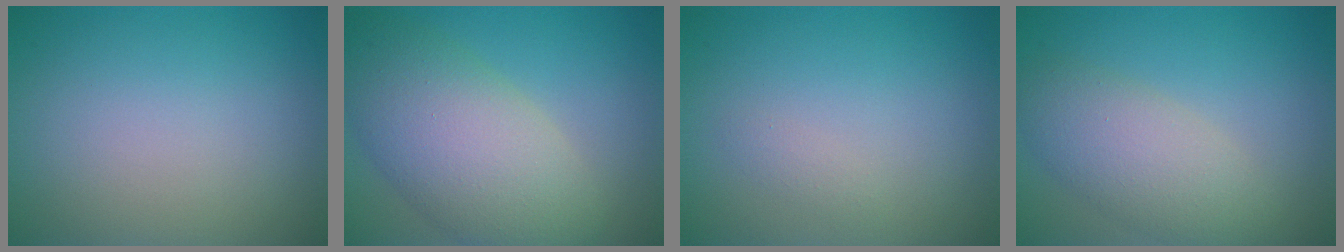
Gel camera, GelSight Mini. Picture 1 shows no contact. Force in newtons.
{"total": 9.0, "press": 8.9, "slide": 0.7}
{"total": 0.7, "press": 0.7, "slide": 0.1}
{"total": 4.9, "press": 4.9, "slide": 0.4}